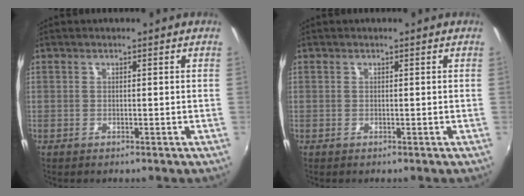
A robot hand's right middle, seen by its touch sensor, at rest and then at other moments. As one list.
[{"total": 0.0}]